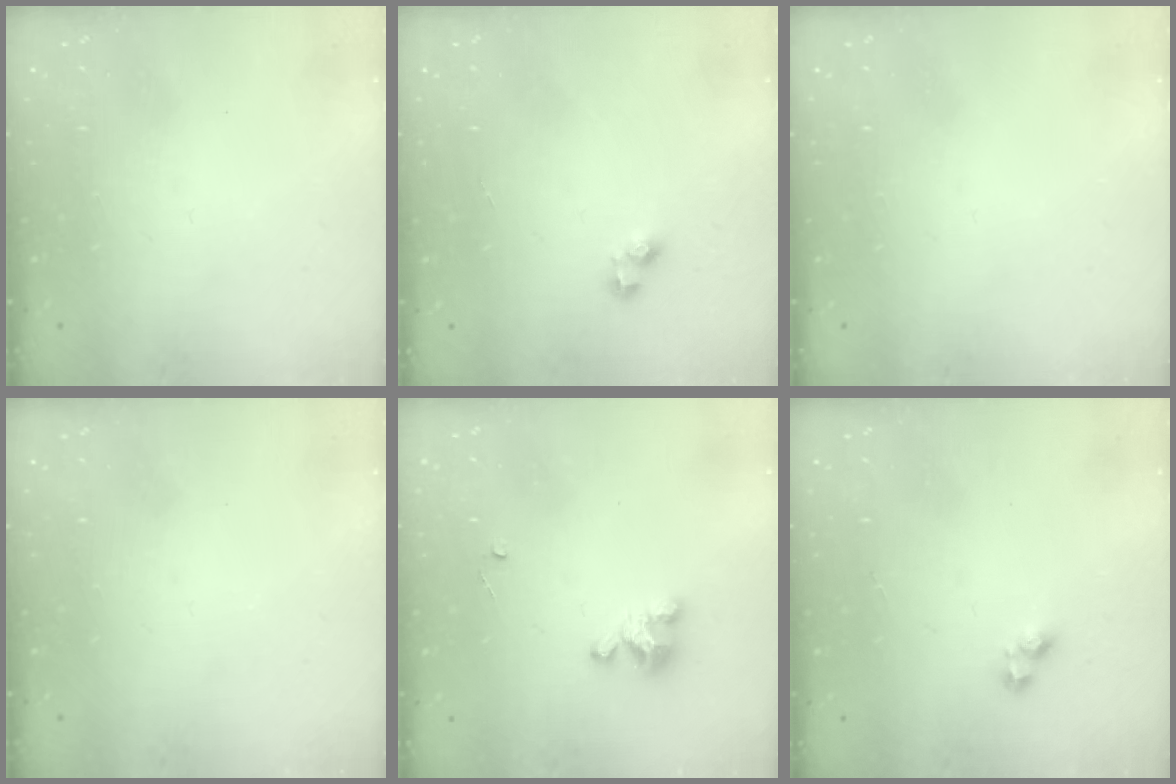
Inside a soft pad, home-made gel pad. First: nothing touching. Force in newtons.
{"total": 2.0, "press": 2.0, "slide": 0.3}
{"total": 0.0}
{"total": 0.0}
{"total": 3.5, "press": 3.5, "slide": 0.2}
{"total": 2.4, "press": 2.3, "slide": 0.6}